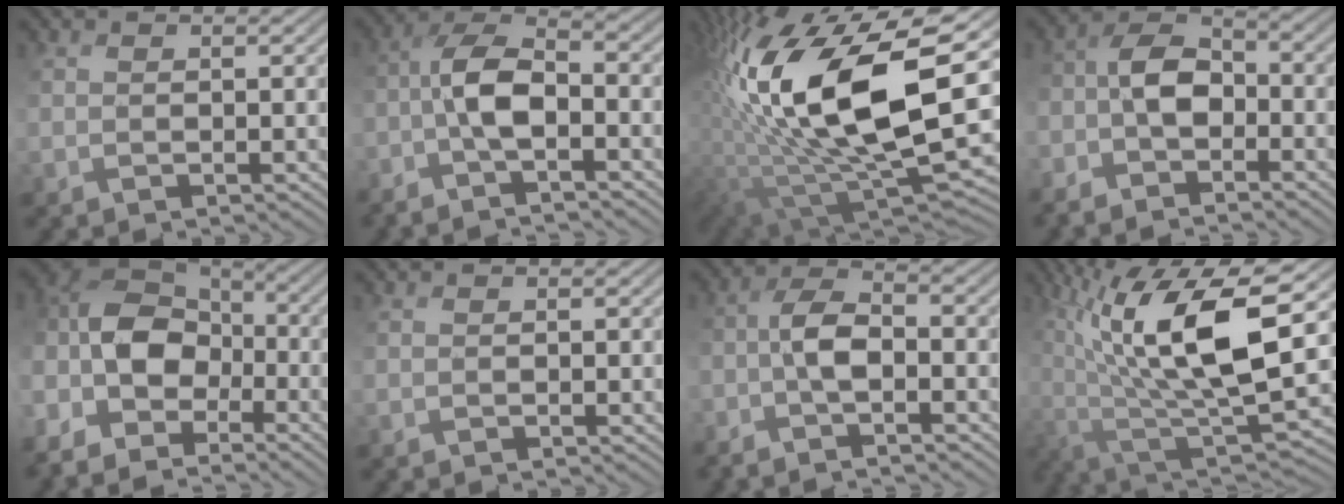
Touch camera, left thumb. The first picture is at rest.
{"total": 6.7, "force": [-2.8, 2.4, 5.6], "torque": [-0.109, 0.010, -0.070]}
{"total": 20.3, "force": [4.2, 8.8, 17.8], "torque": [-0.341, 0.012, 0.068]}
{"total": 6.4, "force": [-3.4, 3.5, 4.1], "torque": [-0.092, 0.001, -0.080]}
{"total": 10.1, "force": [-3.7, 5.9, 7.3], "torque": [-0.178, -0.008, -0.086]}
{"total": 0.0}
{"total": 5.1, "force": [-2.3, 1.8, 4.2], "torque": [-0.083, 0.008, -0.057]}
{"total": 16.3, "force": [3.1, 5.2, 15.1], "torque": [-0.288, 0.002, 0.056]}